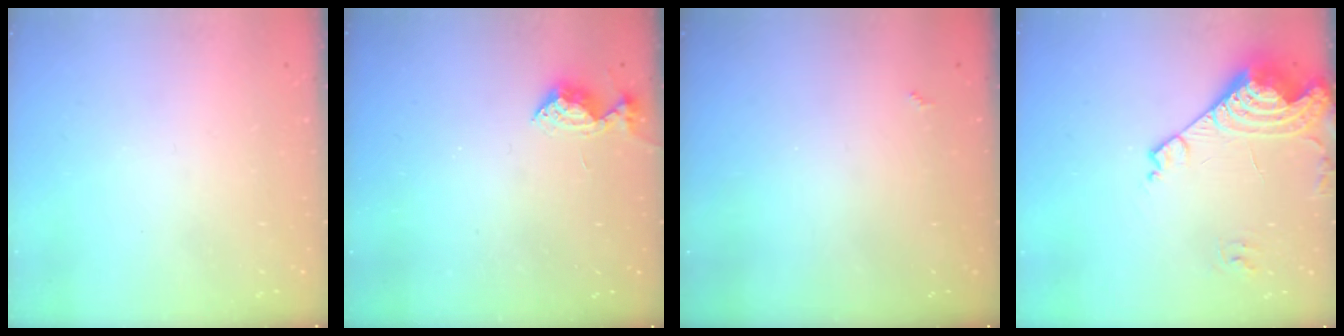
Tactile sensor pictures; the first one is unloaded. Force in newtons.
{"total": 6.7, "press": 6.6, "slide": 0.7}
{"total": 2.1, "press": 2.1, "slide": 0.4}
{"total": 16.9, "press": 16.7, "slide": 2.1}